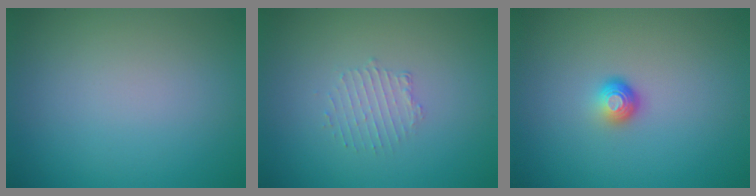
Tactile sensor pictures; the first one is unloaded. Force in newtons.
{"total": 1.3, "press": 0.7, "slide": 1.1}
{"total": 1.7, "press": 1.1, "slide": 1.3}